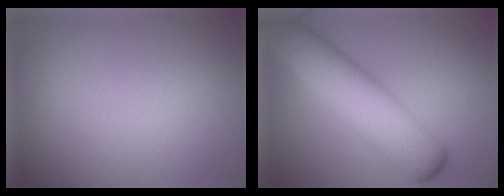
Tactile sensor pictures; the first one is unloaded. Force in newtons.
{"total": 9.1, "press": 9.1, "slide": 0.2}